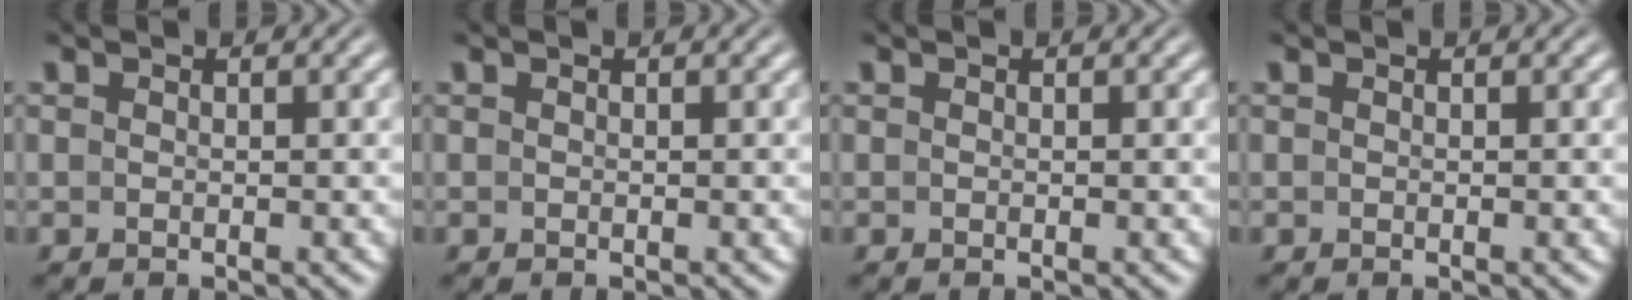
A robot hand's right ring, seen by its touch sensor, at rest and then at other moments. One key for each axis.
{"total": 0.0}
{"total": 0.0}
{"total": 0.0}